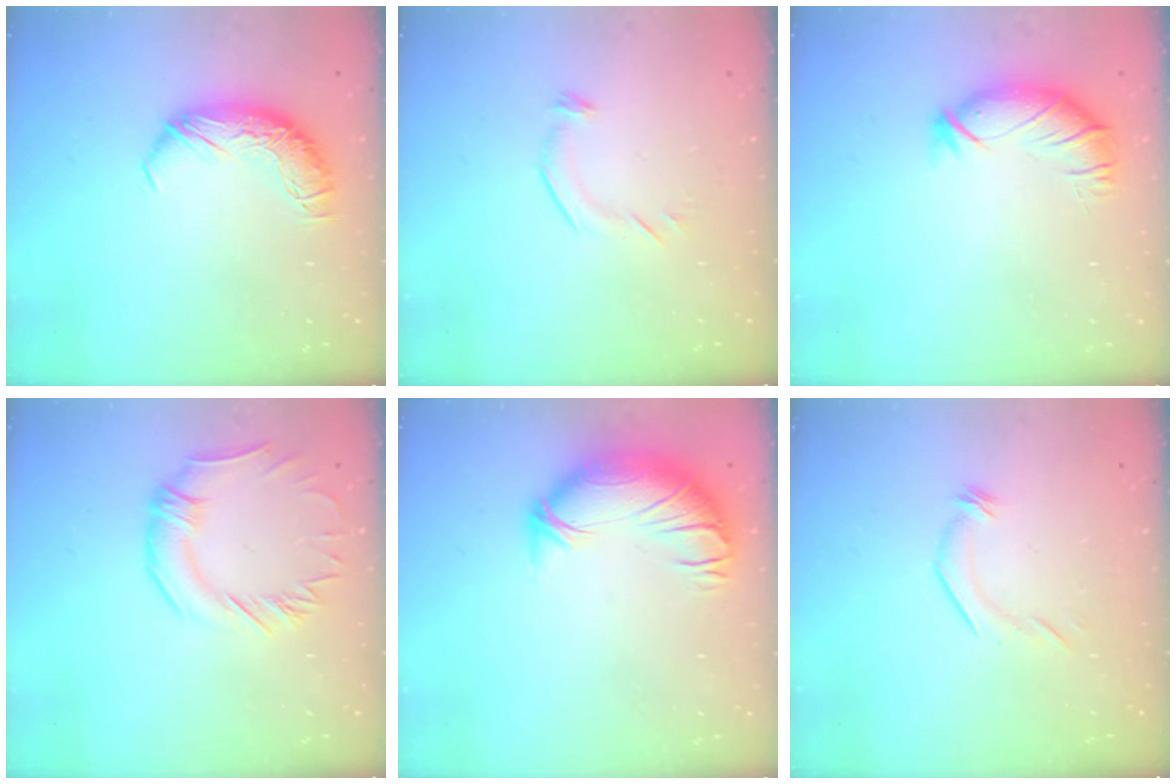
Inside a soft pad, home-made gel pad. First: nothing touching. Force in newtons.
{"total": 5.0, "press": 4.9, "slide": 0.9}
{"total": 3.1, "press": 2.4, "slide": 1.9}
{"total": 1.0, "press": 0.5, "slide": 0.8}
{"total": 3.2, "press": 0.5, "slide": 3.2}
{"total": 5.3, "press": 5.2, "slide": 1.0}